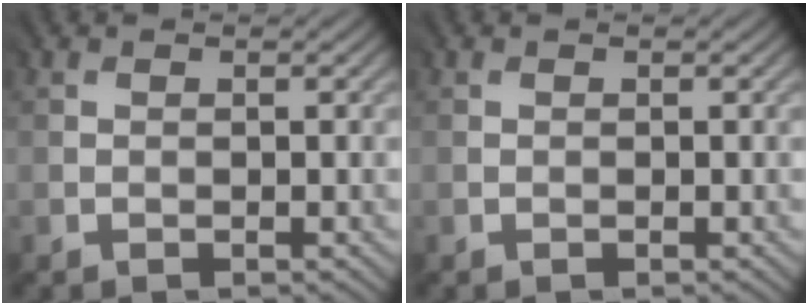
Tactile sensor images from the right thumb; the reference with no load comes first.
{"total": 0.0}